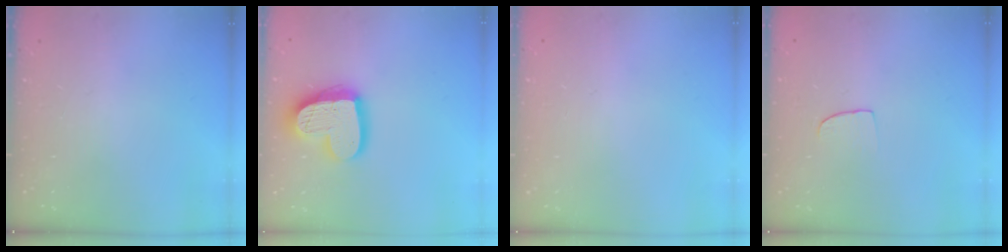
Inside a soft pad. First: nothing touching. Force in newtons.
{"total": 20.0, "press": 20.0, "slide": 1.7}
{"total": 0.0}
{"total": 5.5, "press": 5.4, "slide": 0.5}